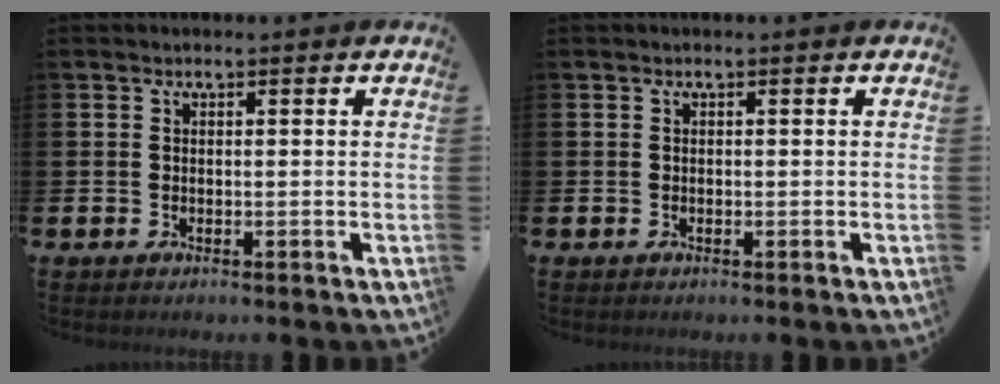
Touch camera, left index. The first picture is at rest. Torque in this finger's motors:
{"motor_torque": [-0.23, -0.01, -0.08, 0.01]}